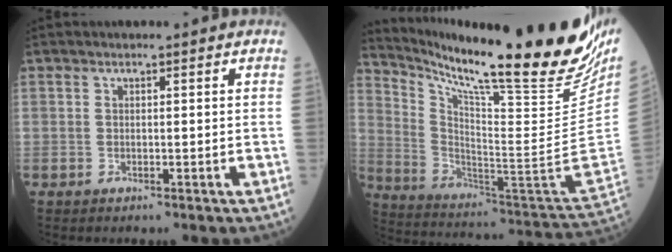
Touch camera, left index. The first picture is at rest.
{"total": 29.5, "force": [23.5, 1.4, 17.9], "torque": [-0.302, -0.091, 0.344]}